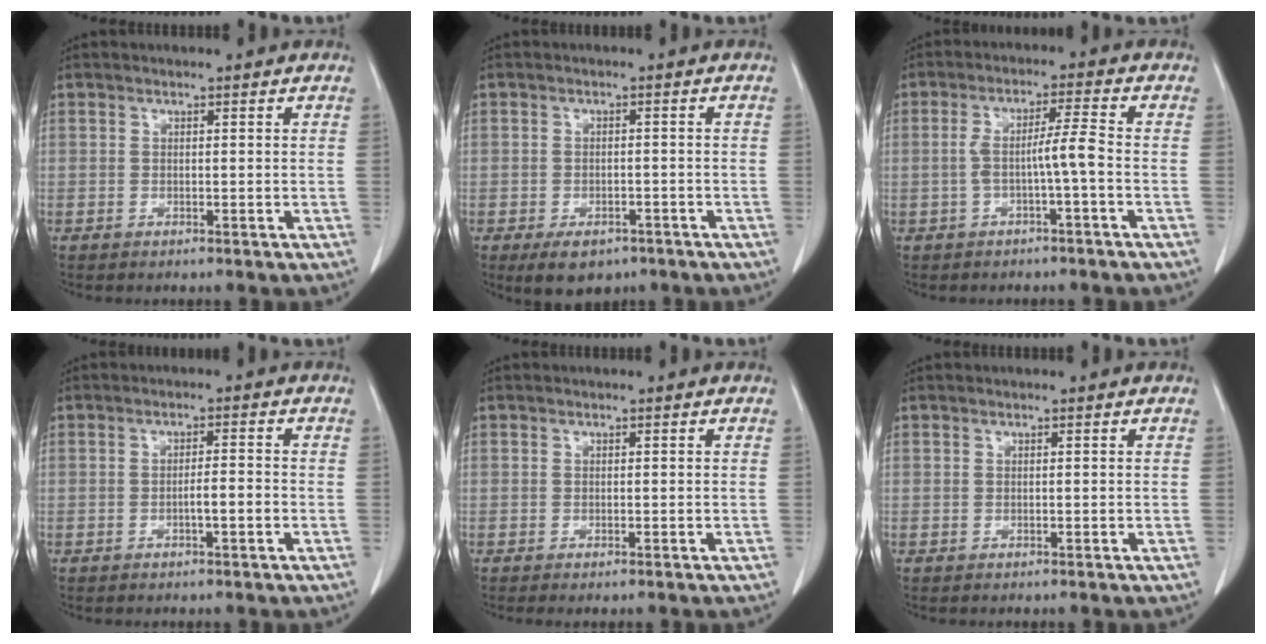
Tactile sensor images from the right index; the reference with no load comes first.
{"total": 8.4, "force": [-5.7, 4.6, 4.2], "torque": [-0.065, 0.000, -0.082]}
{"total": 5.3, "force": [-1.4, 0.1, 5.1], "torque": [-0.100, 0.018, -0.019]}
{"total": 3.2, "force": [-1.0, 0.7, 3.0], "torque": [-0.054, 0.005, -0.013]}
{"total": 1.2, "force": [-0.4, 0.5, 1.0], "torque": [-0.028, -0.002, -0.004]}
{"total": 0.0}